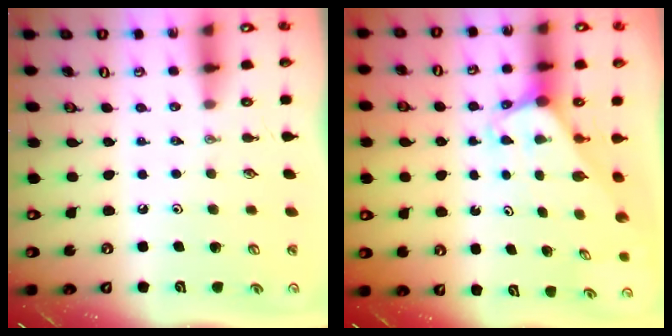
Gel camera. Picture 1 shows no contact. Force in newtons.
{"total": 1.9, "press": 1.9, "slide": 0.1}